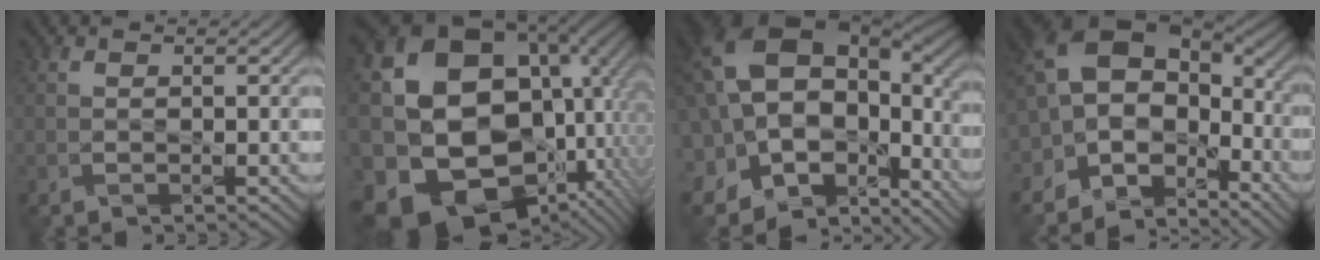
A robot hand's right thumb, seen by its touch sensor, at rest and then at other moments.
{"total": 19.6, "force": [-2.1, 15.3, 12.0], "torque": [-0.271, -0.046, 0.002]}
{"total": 17.4, "force": [0.6, 12.9, 11.6], "torque": [-0.241, -0.030, 0.058]}
{"total": 12.6, "force": [-1.7, 9.8, 7.7], "torque": [-0.150, -0.026, -0.006]}